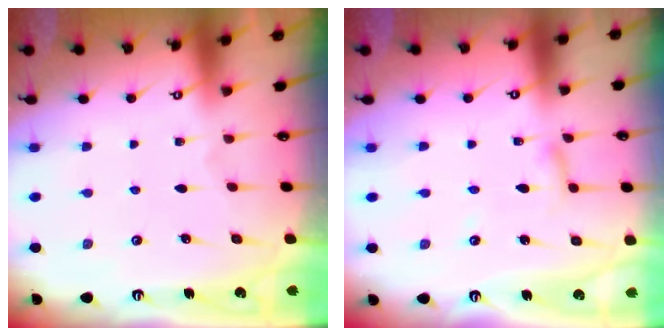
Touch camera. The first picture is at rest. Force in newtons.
{"total": 2.6, "press": 2.6, "slide": 0.2}